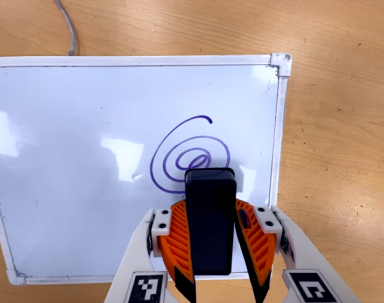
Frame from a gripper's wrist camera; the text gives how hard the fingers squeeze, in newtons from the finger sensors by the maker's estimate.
{"total": 7.7, "left": 6.2, "right": 9.2}